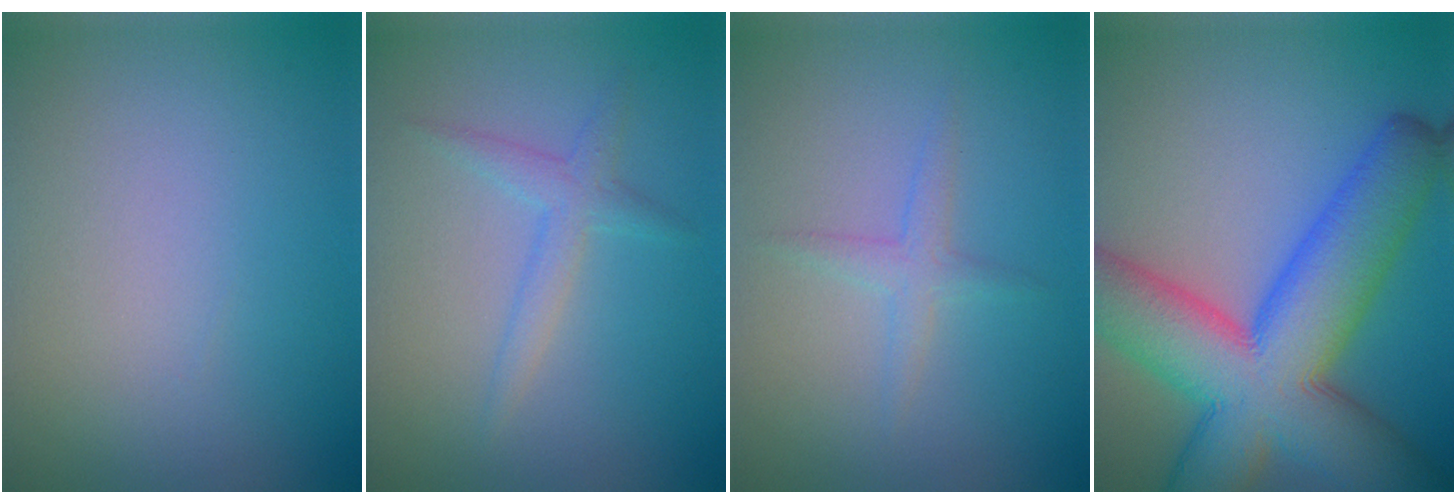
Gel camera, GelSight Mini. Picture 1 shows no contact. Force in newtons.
{"total": 1.9, "press": 1.9, "slide": 0.1}
{"total": 1.7, "press": 1.7, "slide": 0.1}
{"total": 13.9, "press": 13.9, "slide": 0.6}